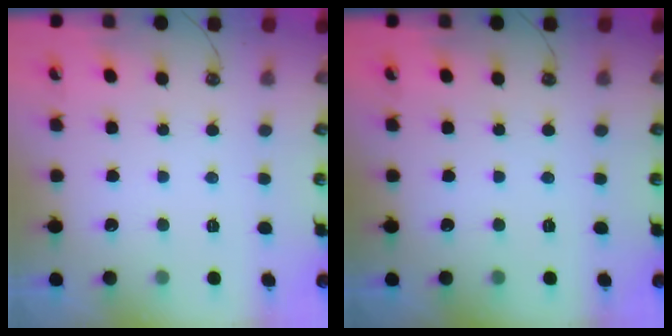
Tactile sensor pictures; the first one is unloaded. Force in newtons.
{"total": 0.0}